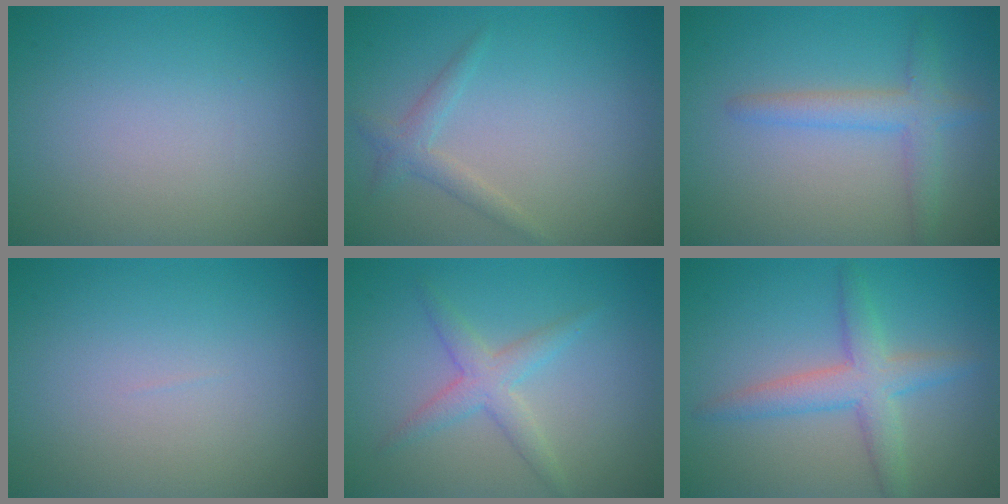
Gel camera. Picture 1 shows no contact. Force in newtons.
{"total": 1.7, "press": 1.7, "slide": 0.1}
{"total": 2.8, "press": 2.8, "slide": 0.2}
{"total": 0.0}
{"total": 2.6, "press": 2.6, "slide": 0.1}
{"total": 3.8, "press": 3.8, "slide": 0.1}